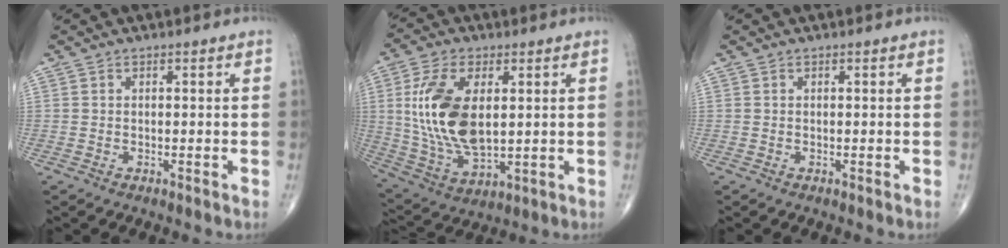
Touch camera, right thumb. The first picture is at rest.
{"total": 16.5, "force": [2.7, 8.6, 13.8], "torque": [-0.273, -0.014, 0.062]}
{"total": 0.0}